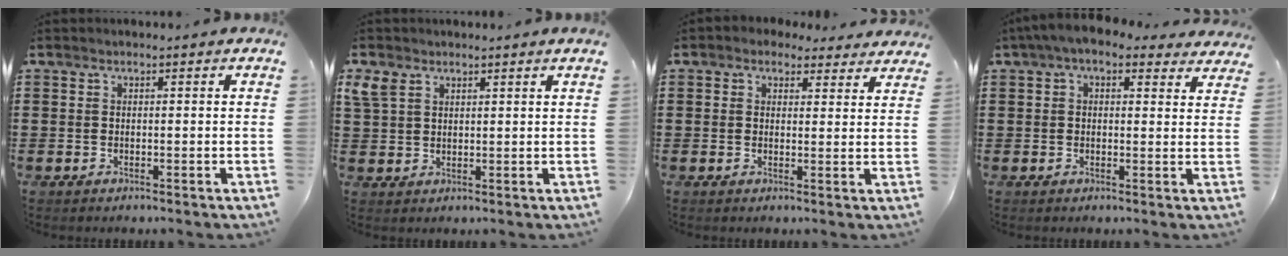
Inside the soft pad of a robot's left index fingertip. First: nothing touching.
{"total": 3.2, "force": [2.3, 1.7, 1.5], "torque": [-0.038, 0.005, 0.043]}
{"total": 2.7, "force": [2.3, 1.4, 0.5], "torque": [-0.011, -0.001, 0.040]}
{"total": 4.5, "force": [3.3, 1.6, 2.6], "torque": [-0.061, -0.002, 0.059]}